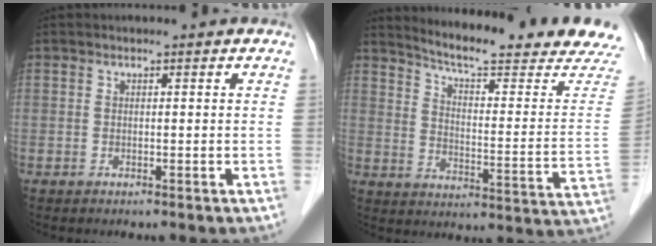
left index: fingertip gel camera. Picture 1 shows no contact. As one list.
[{"total": 20.8, "force": [19.4, -0.1, 7.7], "torque": [-0.121, -0.091, 0.244]}]